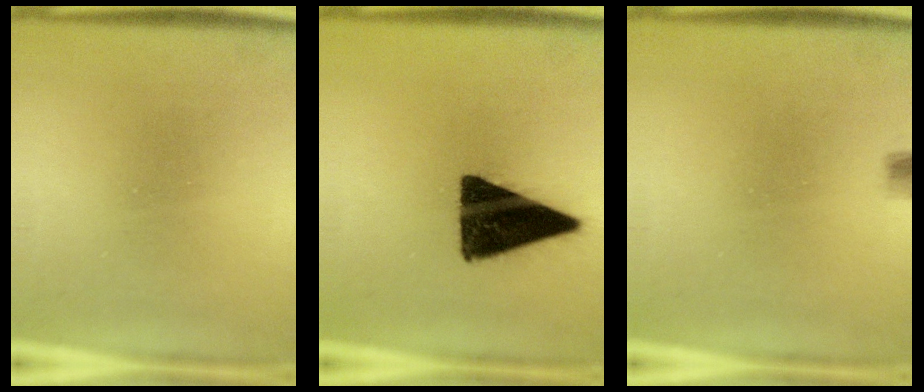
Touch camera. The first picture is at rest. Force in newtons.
{"total": 16.1}
{"total": 1.6}